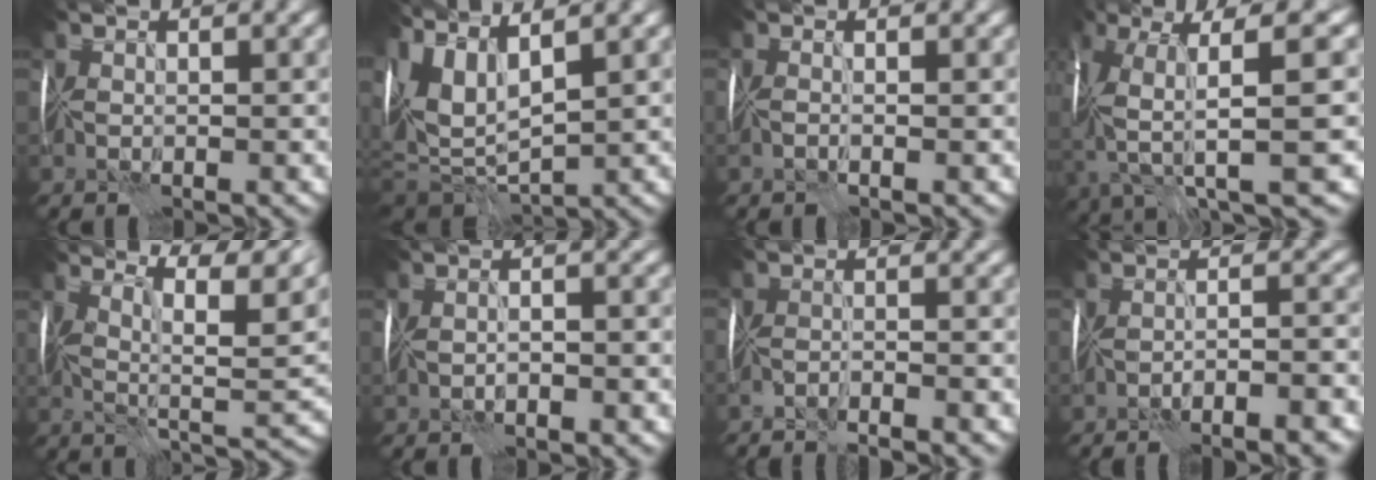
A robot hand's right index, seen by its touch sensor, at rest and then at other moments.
{"total": 9.2, "force": [1.6, 3.9, 8.2], "torque": [-0.183, 0.000, 0.036]}
{"total": 1.3, "force": [-0.9, -0.8, 0.3], "torque": [-0.008, -0.007, -0.016]}
{"total": 10.4, "force": [-0.8, 2.0, 10.1], "torque": [-0.186, -0.005, 0.002]}
{"total": 8.9, "force": [6.3, 1.0, 6.2], "torque": [-0.109, 0.002, 0.088]}
{"total": 2.0, "force": [-1.1, 0.2, 1.6], "torque": [-0.015, 0.005, -0.019]}
{"total": 4.2, "force": [-4.1, -0.7, 0.6], "torque": [-0.010, 0.004, -0.060]}
{"total": 6.3, "force": [-5.0, 0.4, 3.7], "torque": [-0.042, 0.009, -0.062]}